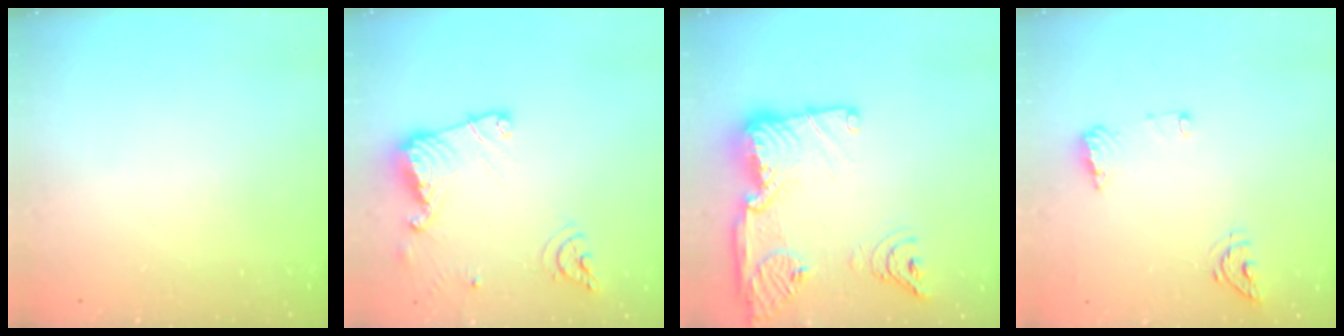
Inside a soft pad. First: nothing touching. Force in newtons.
{"total": 15.2, "press": 15.1, "slide": 1.8}
{"total": 27.4, "press": 26.4, "slide": 7.2}
{"total": 9.2, "press": 9.0, "slide": 2.1}